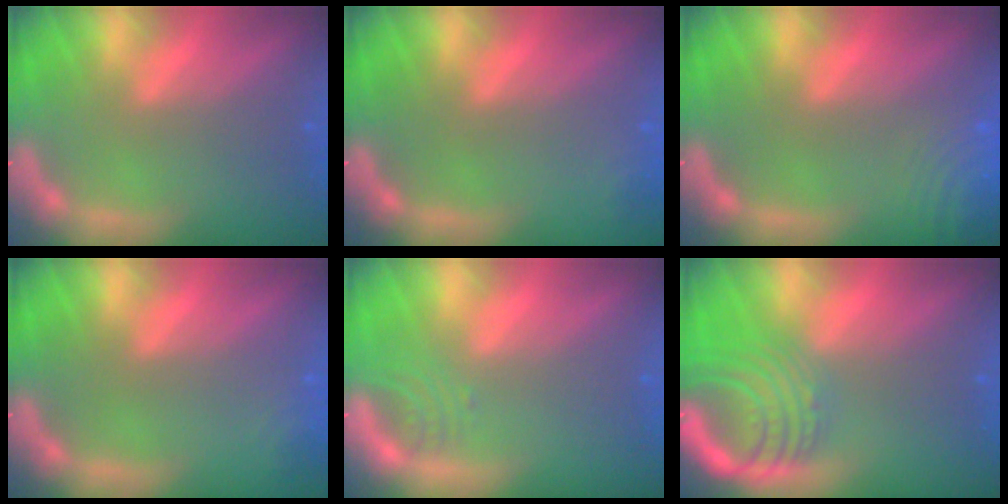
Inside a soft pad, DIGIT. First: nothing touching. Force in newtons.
{"total": 0.9}
{"total": 9.0}
{"total": 1.4}
{"total": 2.0}
{"total": 8.1}